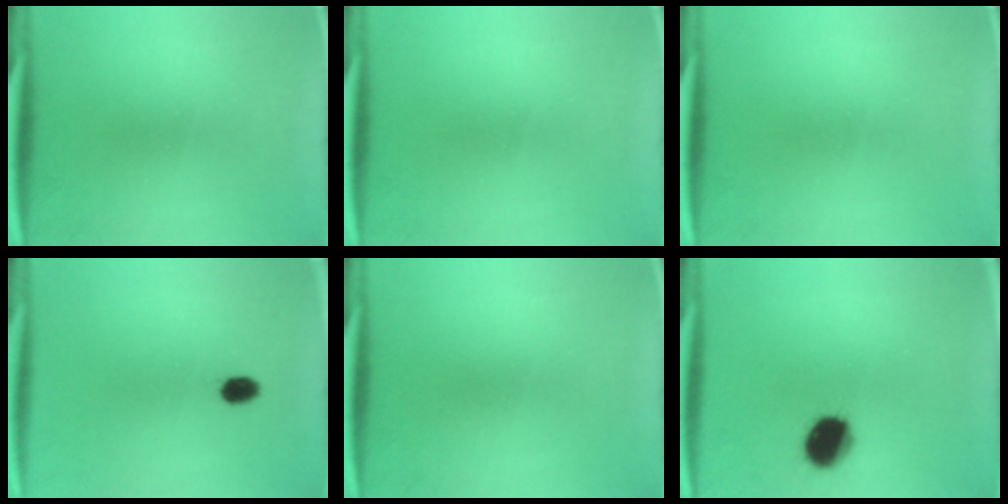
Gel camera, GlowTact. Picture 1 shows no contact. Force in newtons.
{"total": 0.0}
{"total": 0.0}
{"total": 2.7}
{"total": 0.0}
{"total": 10.5}